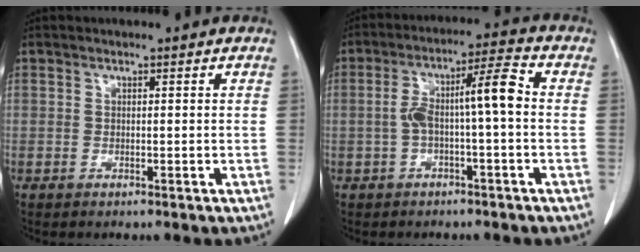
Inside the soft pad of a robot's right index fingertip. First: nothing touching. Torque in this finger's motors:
{"motor_torque": [1.01, -0.03, 0.37, 0.14]}